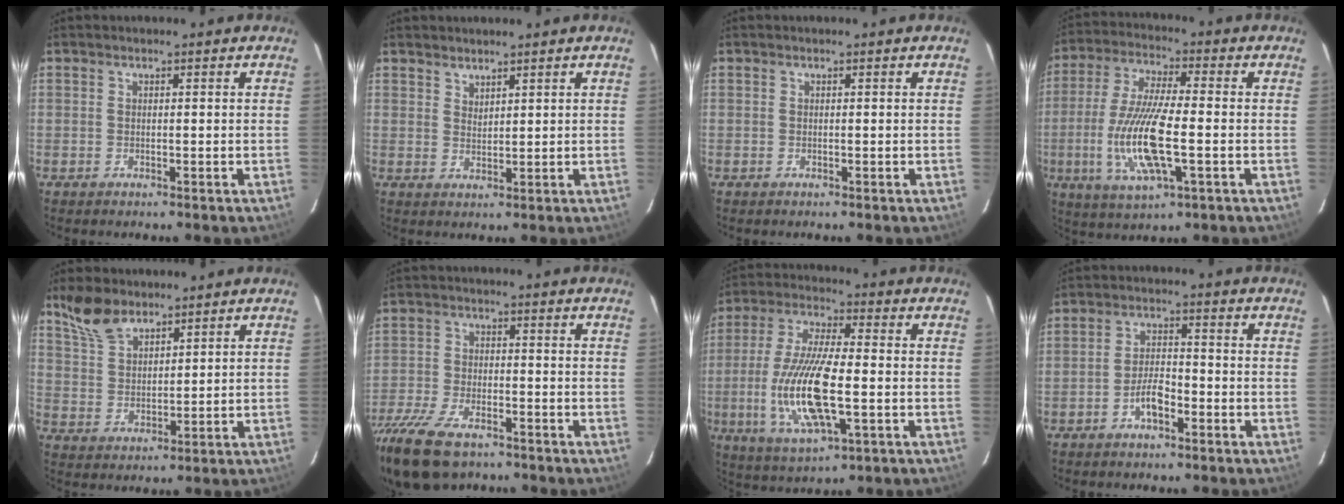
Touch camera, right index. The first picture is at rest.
{"total": 2.2, "force": [2.0, 0.8, 0.3], "torque": [0.002, 0.006, 0.038]}
{"total": 0.0}
{"total": 15.1, "force": [-3.1, 3.9, 14.2], "torque": [-0.293, -0.013, -0.059]}
{"total": 8.0, "force": [6.2, 3.6, 3.5], "torque": [-0.074, 0.018, 0.126]}
{"total": 14.7, "force": [-10.8, 6.3, 7.7], "torque": [-0.193, -0.035, -0.204]}
{"total": 16.6, "force": [-3.3, 4.9, 15.5], "torque": [-0.321, -0.014, -0.060]}
{"total": 4.6, "force": [-2.7, 1.7, 3.3], "torque": [-0.071, 0.007, -0.047]}